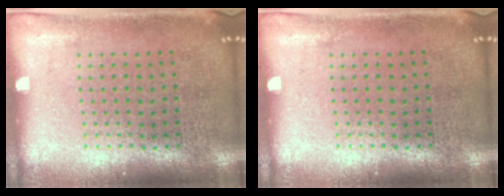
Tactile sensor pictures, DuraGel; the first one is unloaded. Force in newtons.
{"total": 0.0}